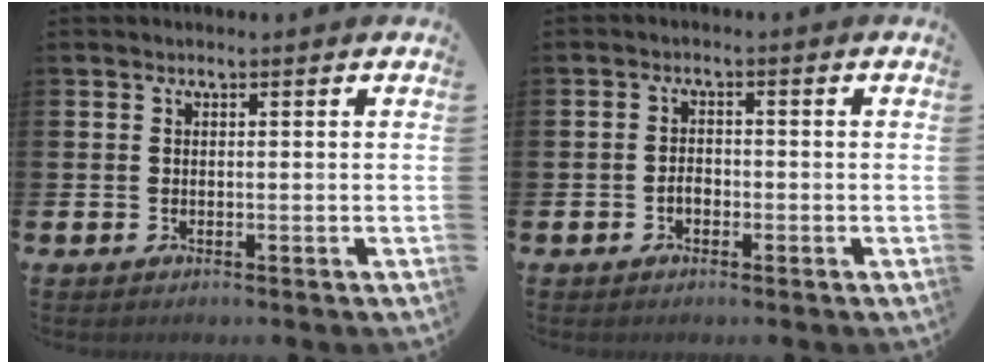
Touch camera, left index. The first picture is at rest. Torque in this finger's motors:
{"motor_torque": [0.05, 0.02, 0.01, 0.02]}